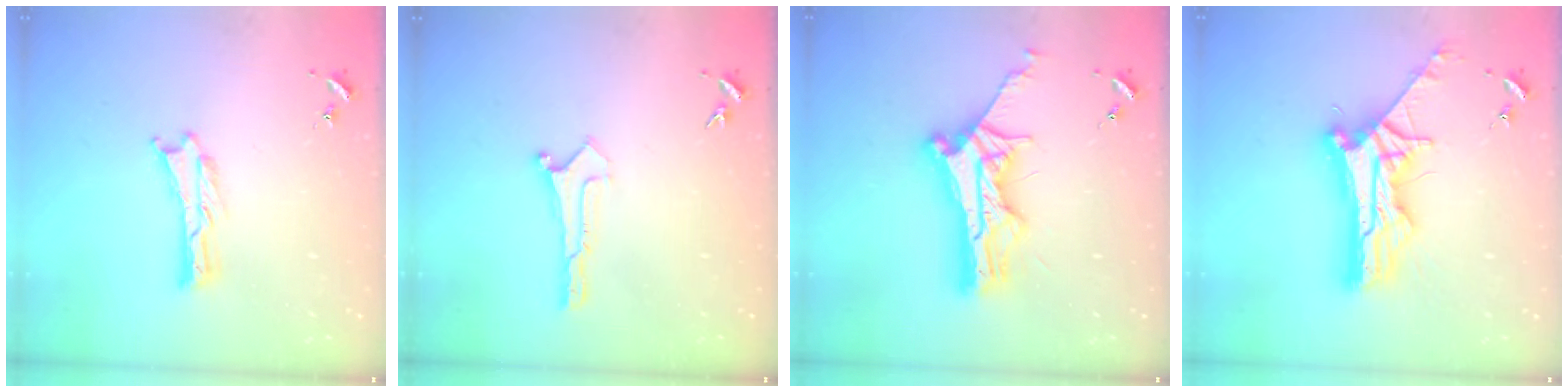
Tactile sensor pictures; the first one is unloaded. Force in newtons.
{"total": 0.0}
{"total": 12.2, "press": 12.1, "slide": 1.1}
{"total": 10.4, "press": 10.4, "slide": 0.9}